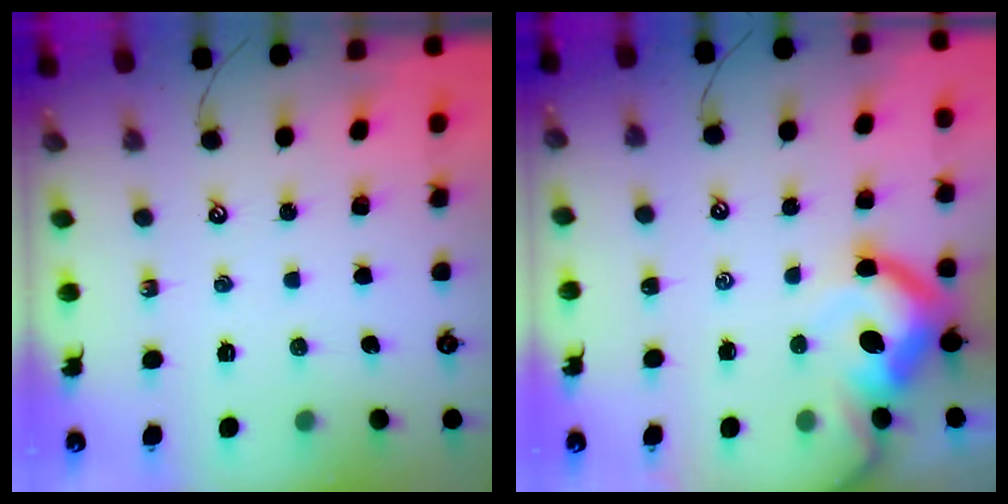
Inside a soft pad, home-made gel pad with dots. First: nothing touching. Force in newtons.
{"total": 10.8, "press": 10.6, "slide": 1.7}